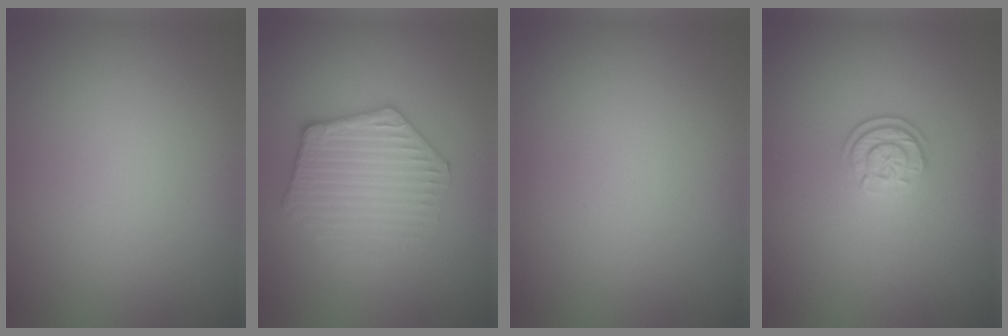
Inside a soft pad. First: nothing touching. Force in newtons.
{"total": 3.4, "press": 3.3, "slide": 0.5}
{"total": 0.0}
{"total": 2.2, "press": 1.8, "slide": 1.3}